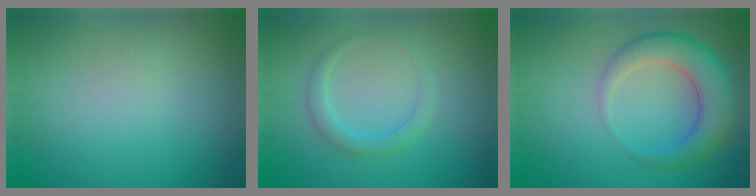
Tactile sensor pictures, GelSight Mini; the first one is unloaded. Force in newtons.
{"total": 1.8, "press": 1.8, "slide": 0.1}
{"total": 5.7, "press": 5.7, "slide": 0.2}